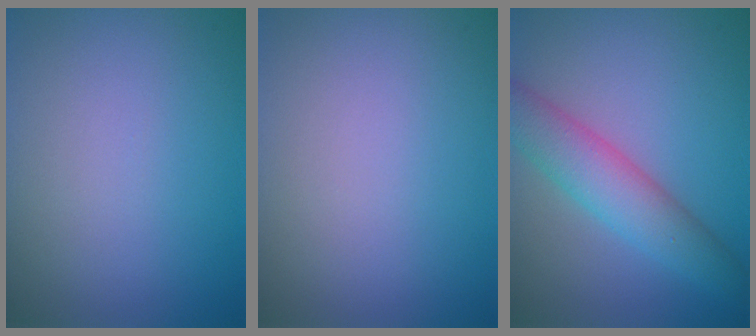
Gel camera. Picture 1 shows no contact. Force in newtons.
{"total": 0.0}
{"total": 5.1, "press": 5.1, "slide": 0.2}